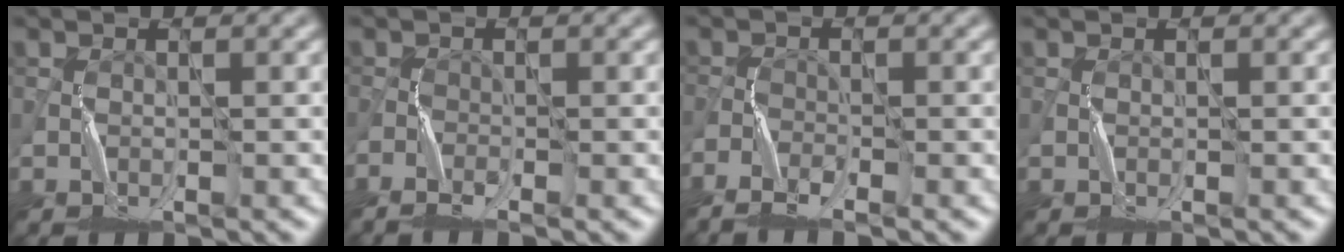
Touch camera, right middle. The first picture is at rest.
{"total": 1.6, "force": [-1.5, 0.2, 0.5], "torque": [-0.015, -0.007, -0.036]}
{"total": 2.9, "force": [-2.5, 0.7, 1.3], "torque": [-0.026, -0.013, -0.055]}
{"total": 0.0}